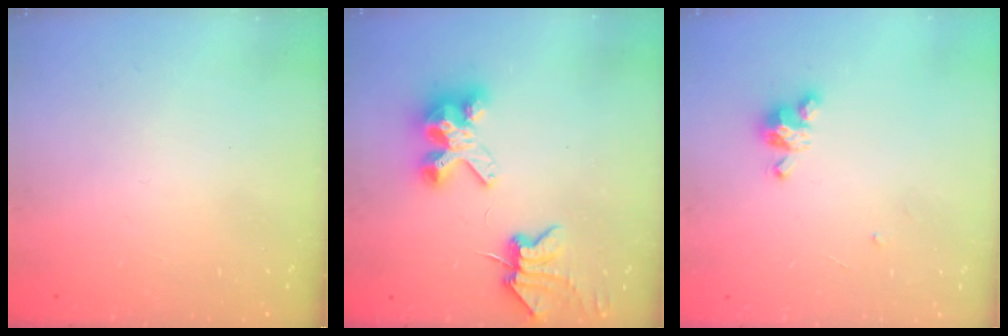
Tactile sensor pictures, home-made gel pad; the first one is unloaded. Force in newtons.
{"total": 6.7, "press": 6.7, "slide": 0.9}
{"total": 4.2, "press": 4.2, "slide": 0.2}